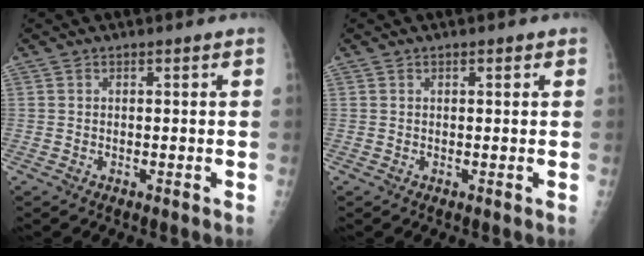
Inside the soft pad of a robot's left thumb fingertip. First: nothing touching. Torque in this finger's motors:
{"motor_torque": [-0.02, 0.11, -0.18, -0.07, -0.01]}